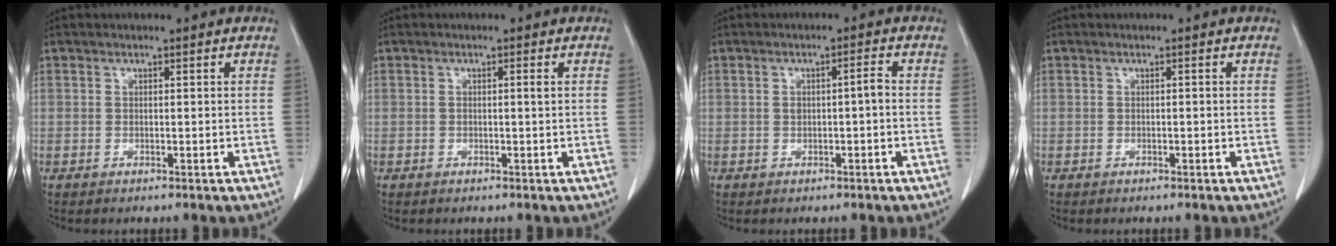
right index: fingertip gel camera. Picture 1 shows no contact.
{"total": 0.7, "force": [0.0, -0.1, 0.7], "torque": [-0.014, -0.001, -0.001]}
{"total": 2.3, "force": [-0.3, 0.5, 2.3], "torque": [-0.040, 0.006, -0.003]}
{"total": 0.0}